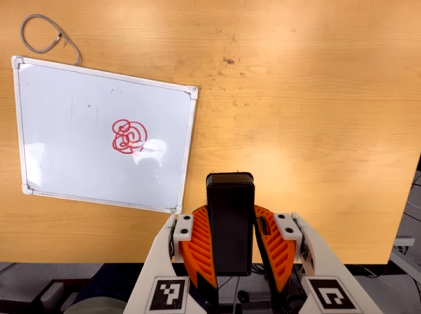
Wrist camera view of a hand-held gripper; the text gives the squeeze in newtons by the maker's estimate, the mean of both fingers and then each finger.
{"total": 8.2, "left": 7.2, "right": 9.3}